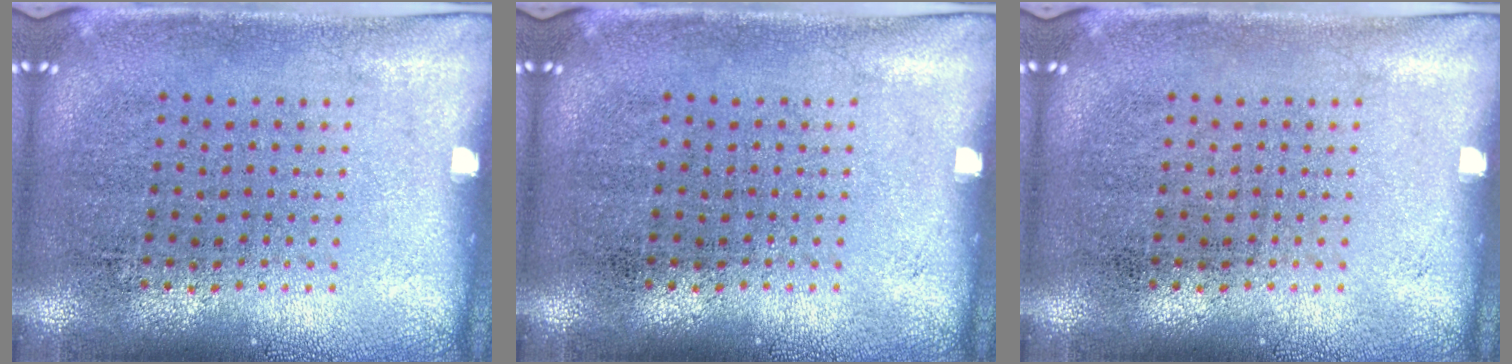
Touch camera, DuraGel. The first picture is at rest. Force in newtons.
{"total": 0.0}
{"total": 0.0}